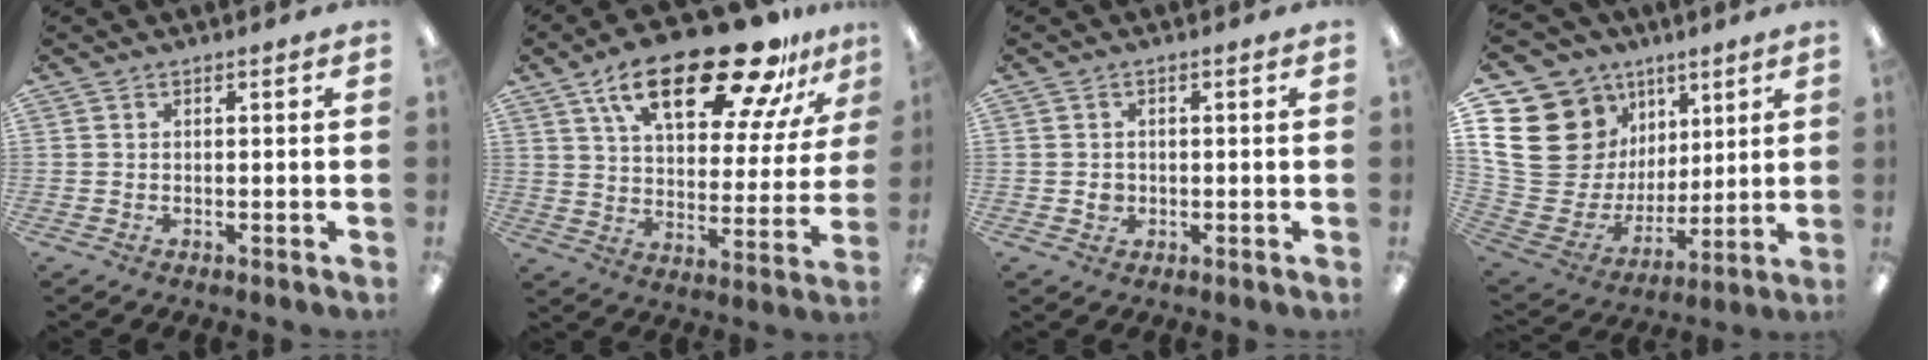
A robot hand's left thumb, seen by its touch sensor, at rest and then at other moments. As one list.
[{"total": 25.3, "force": [16.1, 9.8, 16.9], "torque": [-0.260, -0.085, 0.265]}, {"total": 2.4, "force": [-0.2, 2.2, 0.8], "torque": [-0.007, 0.001, -0.008]}, {"total": 22.4, "force": [7.6, 18.5, 10.0], "torque": [-0.200, -0.055, 0.175]}]